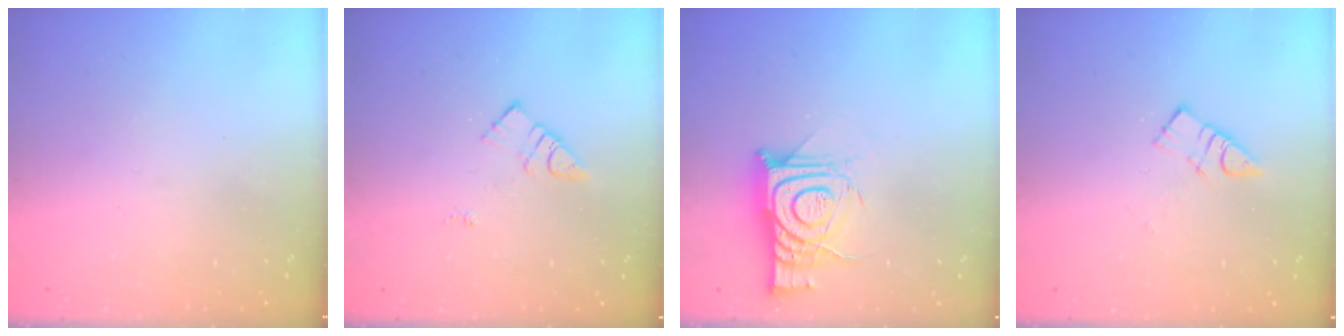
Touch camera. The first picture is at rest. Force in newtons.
{"total": 6.6, "press": 6.6, "slide": 0.7}
{"total": 12.7, "press": 12.6, "slide": 1.1}
{"total": 5.9, "press": 5.9, "slide": 0.1}